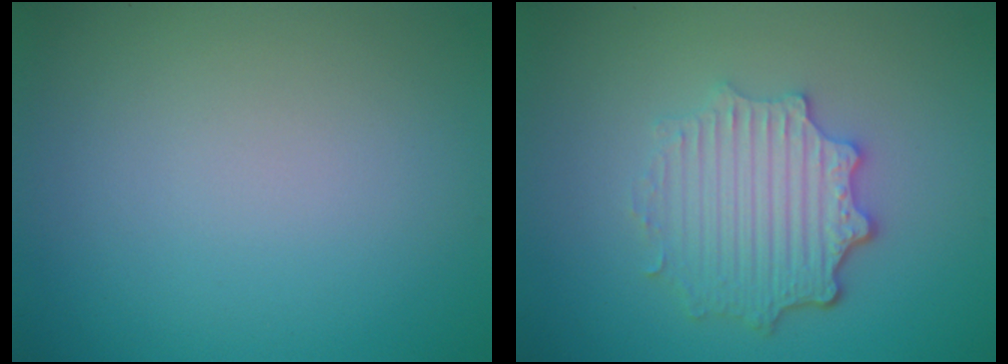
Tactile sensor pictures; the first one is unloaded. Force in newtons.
{"total": 4.6, "press": 3.6, "slide": 2.8}